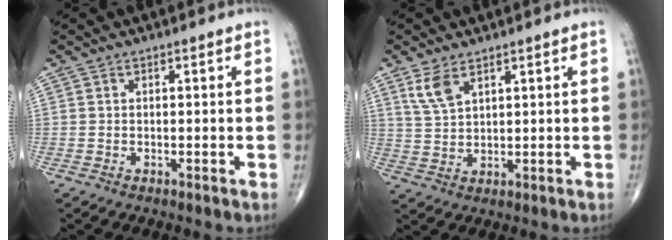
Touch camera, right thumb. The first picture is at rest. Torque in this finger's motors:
{"motor_torque": [-0.09, 0.11, 0.09, 0.06, 0.00]}